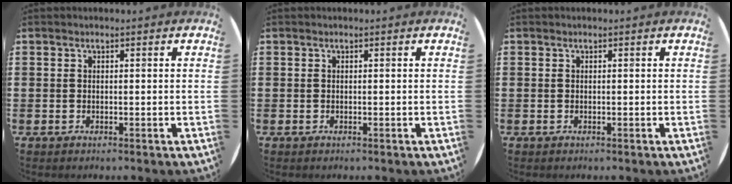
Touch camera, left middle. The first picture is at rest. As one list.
[{"total": 0.0}, {"total": 0.0}]